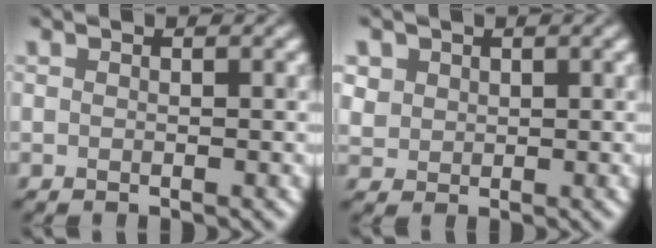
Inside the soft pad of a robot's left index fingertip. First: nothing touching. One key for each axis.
{"total": 1.1, "fx": 0.3, "fy": 0.5, "fz": -0.9, "tx": -0.004, "ty": -0.001, "tz": 0.032}